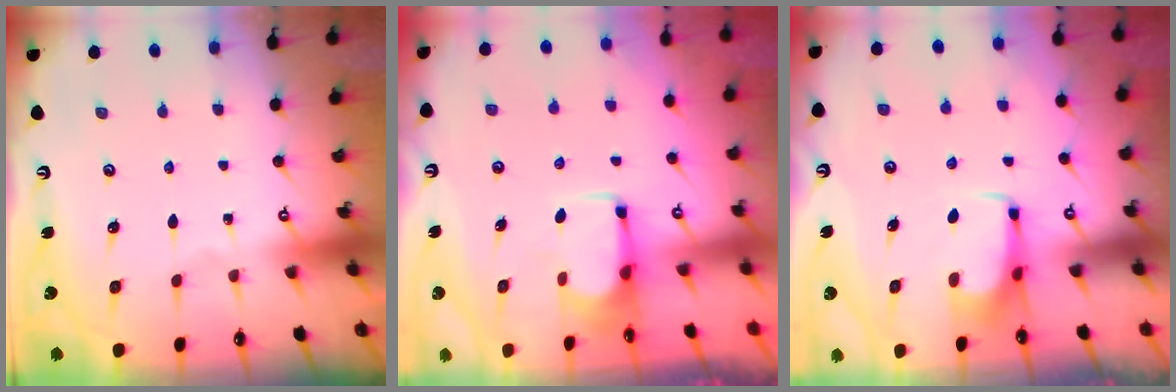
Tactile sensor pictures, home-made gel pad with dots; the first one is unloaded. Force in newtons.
{"total": 1.7, "press": 1.6, "slide": 0.5}
{"total": 3.0, "press": 2.9, "slide": 0.4}